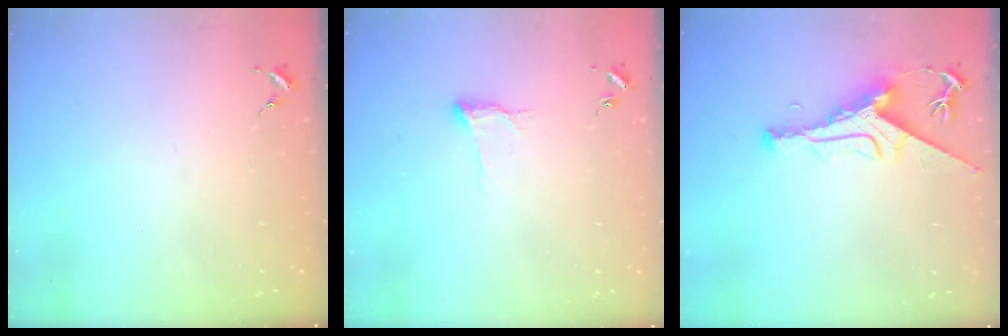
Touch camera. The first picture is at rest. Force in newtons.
{"total": 7.7, "press": 7.6, "slide": 0.9}
{"total": 8.8, "press": 8.7, "slide": 1.0}